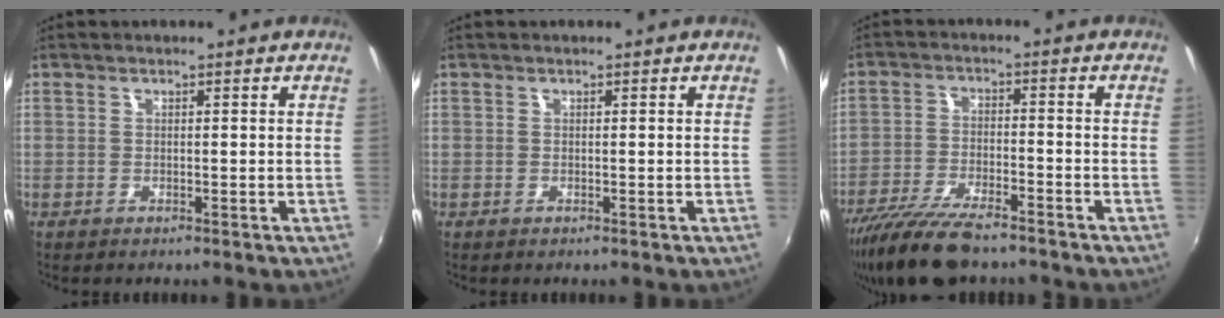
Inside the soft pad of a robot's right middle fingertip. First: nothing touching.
{"total": 0.0}
{"total": 12.0, "force": [-9.7, 3.1, 6.2], "torque": [-0.142, -0.028, -0.179]}